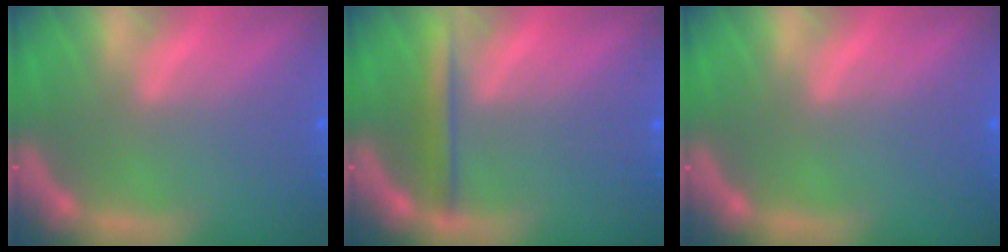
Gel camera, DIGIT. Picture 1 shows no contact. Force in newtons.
{"total": 2.5}
{"total": 0.0}